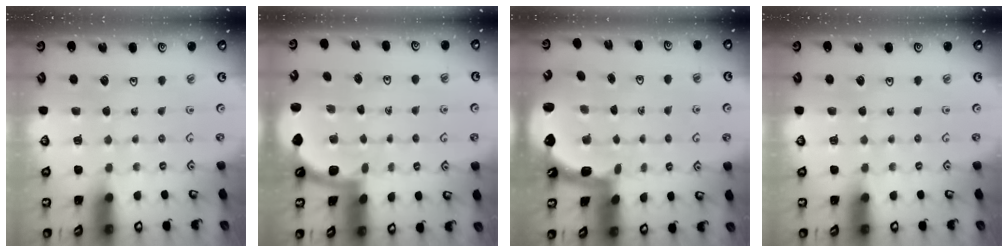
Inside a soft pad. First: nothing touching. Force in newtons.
{"total": 1.8, "press": 1.8, "slide": 0.0}
{"total": 2.8, "press": 1.6, "slide": 2.2}
{"total": 0.0}